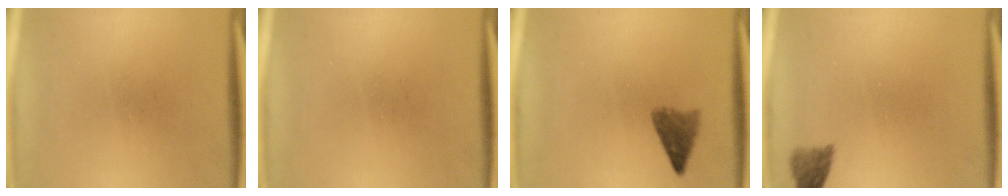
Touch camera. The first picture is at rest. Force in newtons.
{"total": 0.0}
{"total": 3.3}
{"total": 2.5}